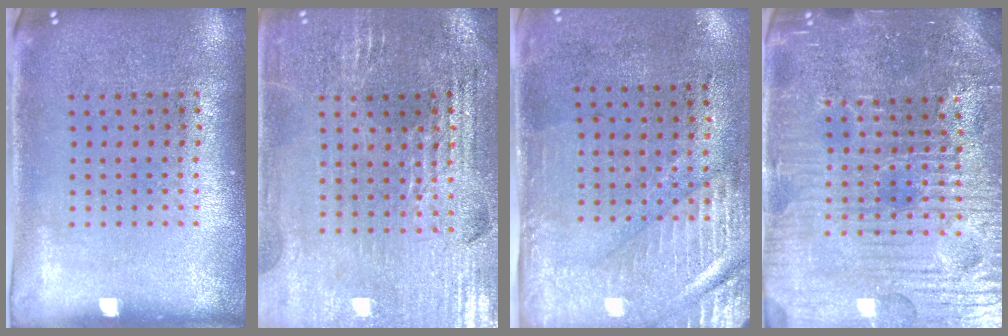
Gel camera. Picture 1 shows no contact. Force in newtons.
{"total": 2.9, "press": 2.8, "slide": 0.5}
{"total": 3.0, "press": 2.5, "slide": 1.6}
{"total": 5.5, "press": 5.2, "slide": 1.8}